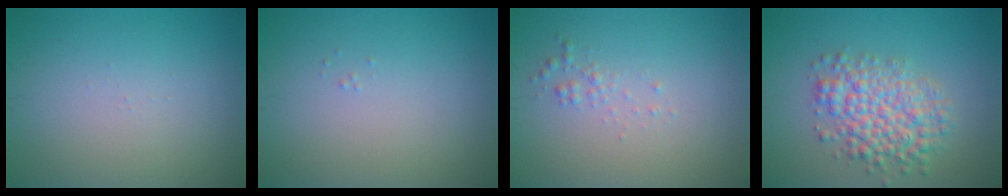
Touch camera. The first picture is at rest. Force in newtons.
{"total": 0.0}
{"total": 0.9, "press": 0.9, "slide": 0.0}
{"total": 5.5, "press": 5.5, "slide": 0.1}